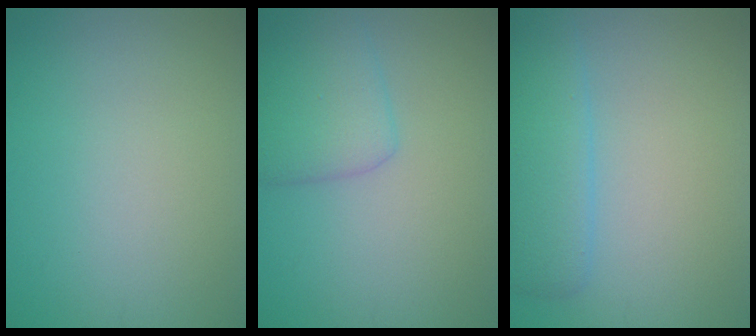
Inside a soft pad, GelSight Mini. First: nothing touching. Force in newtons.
{"total": 3.5, "press": 3.5, "slide": 0.2}
{"total": 3.9, "press": 3.9, "slide": 0.3}